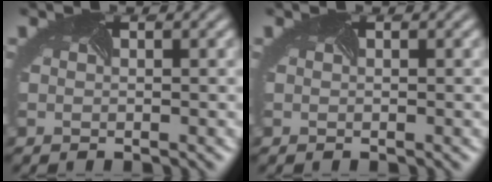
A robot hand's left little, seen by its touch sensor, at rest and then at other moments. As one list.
[{"total": 0.0}]